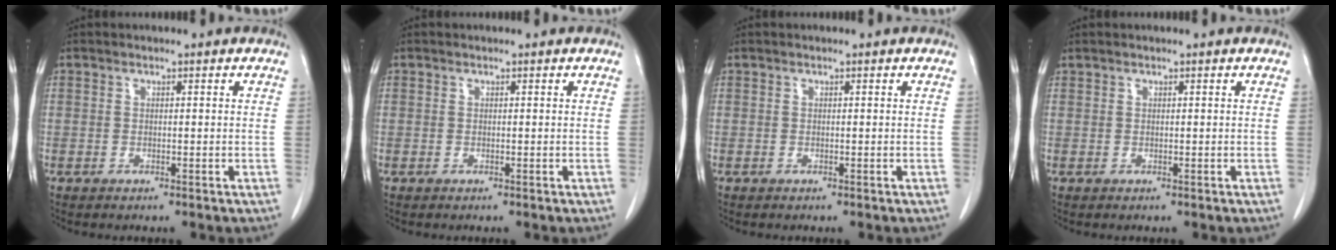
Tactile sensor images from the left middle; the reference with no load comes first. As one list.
[{"total": 0.0}, {"total": 0.0}, {"total": 0.0}]